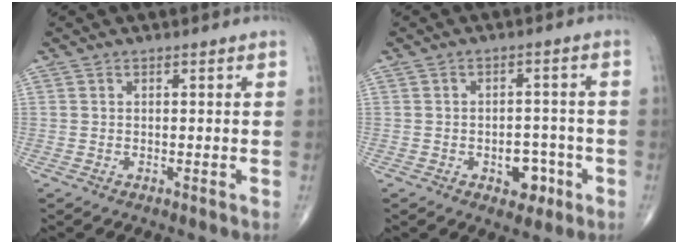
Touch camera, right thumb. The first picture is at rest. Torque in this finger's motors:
{"motor_torque": [1.92, 1.74, 0.43, -0.50, 0.01]}